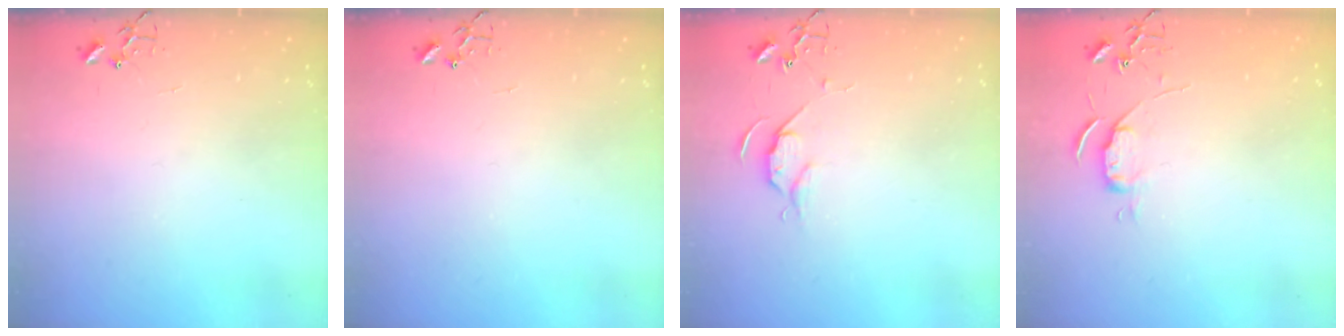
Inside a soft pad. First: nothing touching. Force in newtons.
{"total": 0.0}
{"total": 6.1, "press": 6.0, "slide": 0.7}
{"total": 5.4, "press": 5.4, "slide": 0.7}